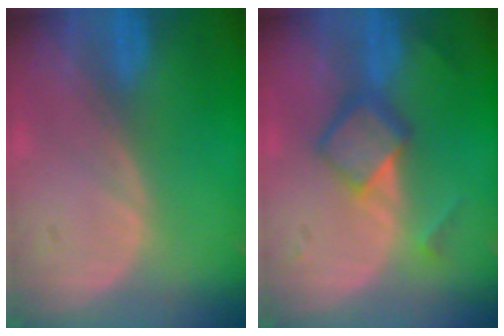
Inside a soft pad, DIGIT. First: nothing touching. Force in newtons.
{"total": 5.9, "press": 5.0, "slide": 3.1}